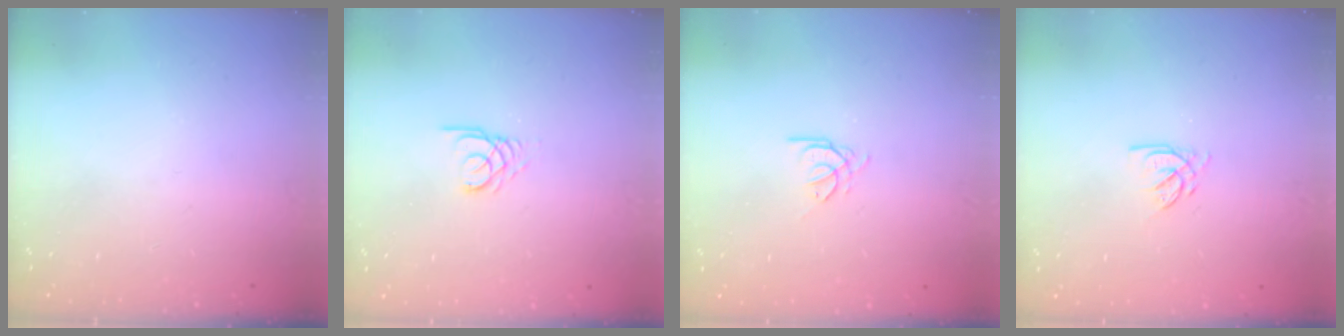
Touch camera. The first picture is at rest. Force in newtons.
{"total": 2.7, "press": 2.7, "slide": 0.3}
{"total": 0.7, "press": 0.6, "slide": 0.3}
{"total": 2.5, "press": 2.5, "slide": 0.3}